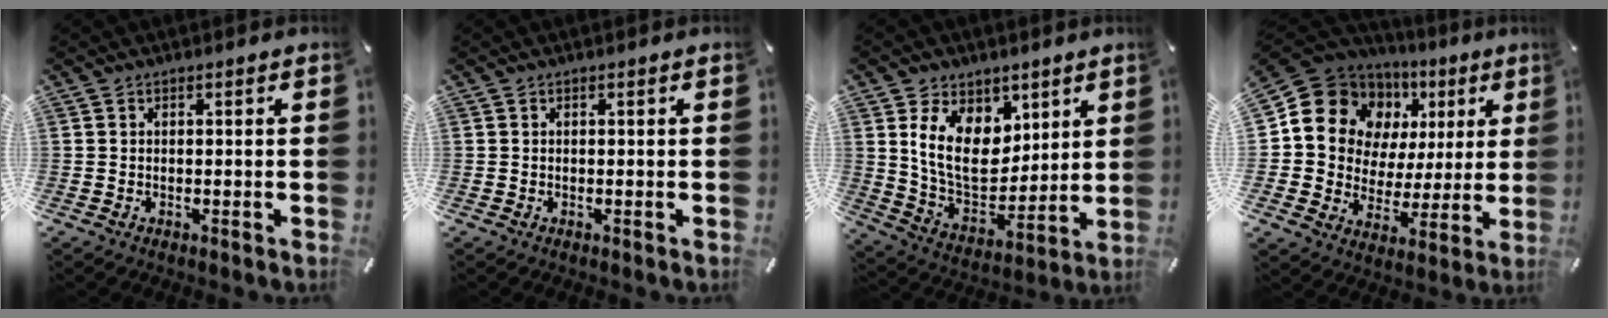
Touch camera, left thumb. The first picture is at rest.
{"total": 0.0}
{"total": 13.7, "force": [5.5, 10.1, 7.5], "torque": [-0.148, -0.033, 0.104]}
{"total": 14.2, "force": [6.1, 12.0, 4.5], "torque": [-0.081, -0.042, 0.118]}